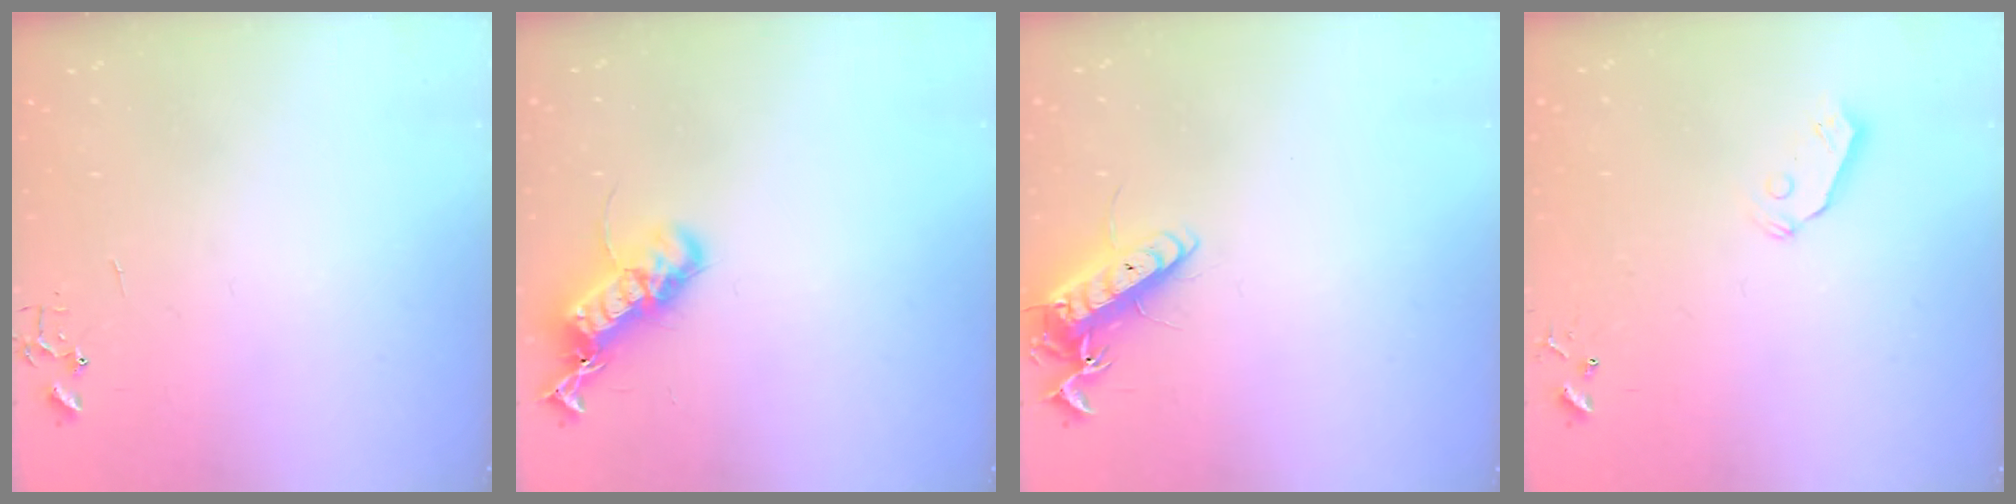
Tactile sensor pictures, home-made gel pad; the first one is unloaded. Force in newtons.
{"total": 17.2, "press": 17.2, "slide": 0.8}
{"total": 13.6, "press": 13.5, "slide": 1.3}
{"total": 5.8, "press": 5.8, "slide": 0.3}